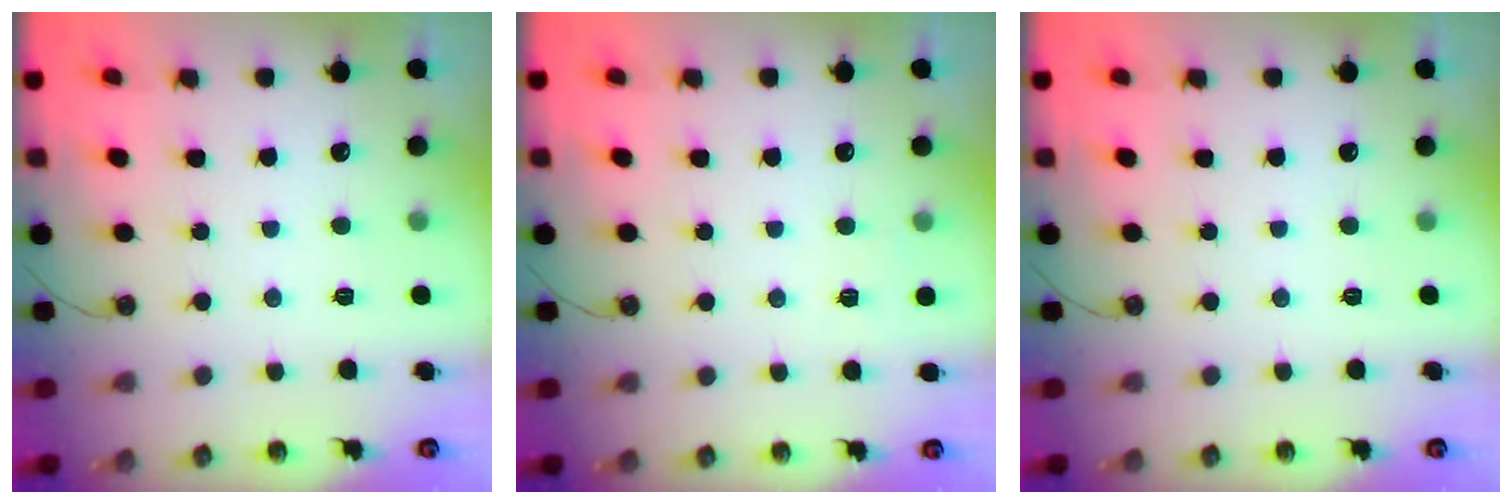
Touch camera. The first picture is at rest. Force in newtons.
{"total": 2.9, "press": 2.9, "slide": 0.2}
{"total": 0.0}